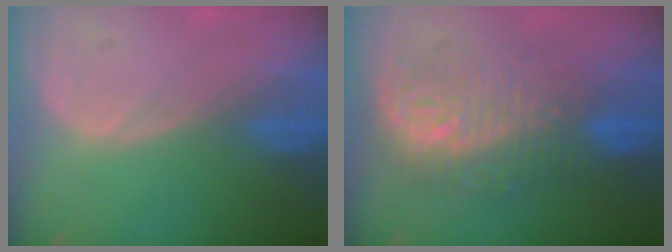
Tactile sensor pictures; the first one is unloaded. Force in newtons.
{"total": 9.5, "press": 9.5, "slide": 0.5}